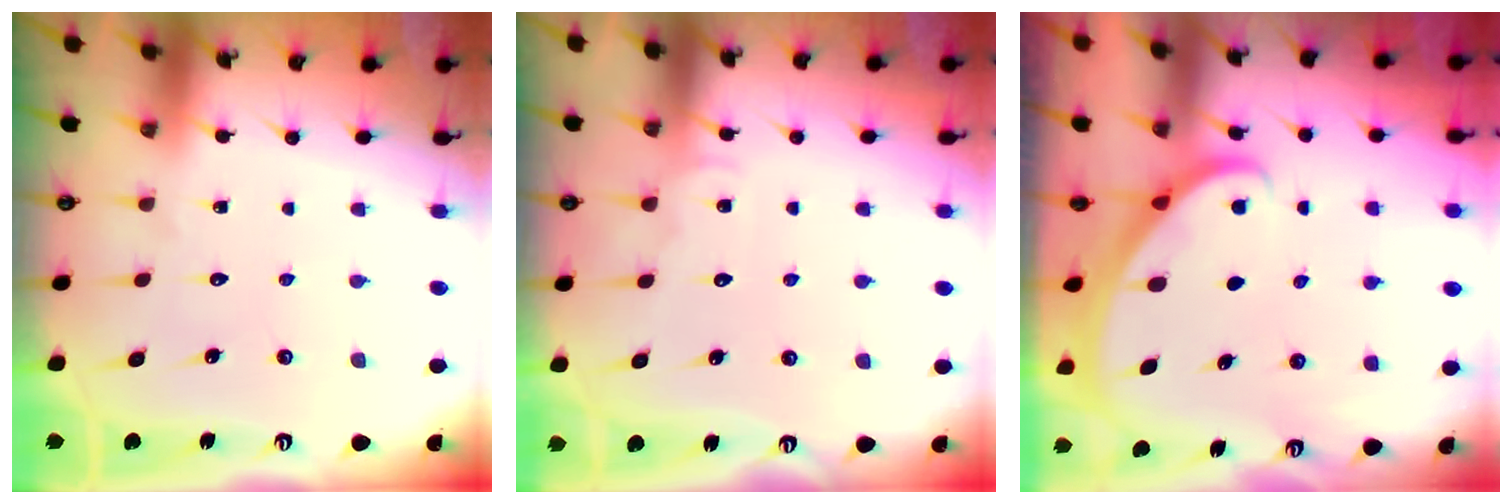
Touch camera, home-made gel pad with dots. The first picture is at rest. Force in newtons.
{"total": 6.1, "press": 6.1, "slide": 0.6}
{"total": 1.9, "press": 1.9, "slide": 0.0}